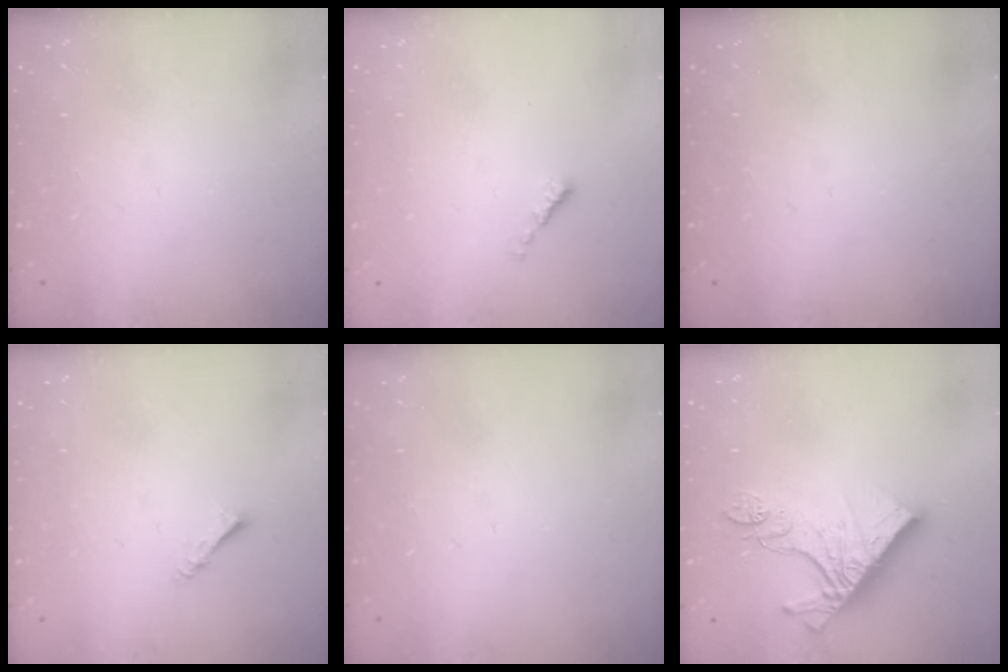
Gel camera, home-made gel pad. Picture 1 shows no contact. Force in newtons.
{"total": 0.0}
{"total": 0.0}
{"total": 1.8, "press": 1.8, "slide": 0.1}
{"total": 0.0}
{"total": 14.3, "press": 14.3, "slide": 1.5}